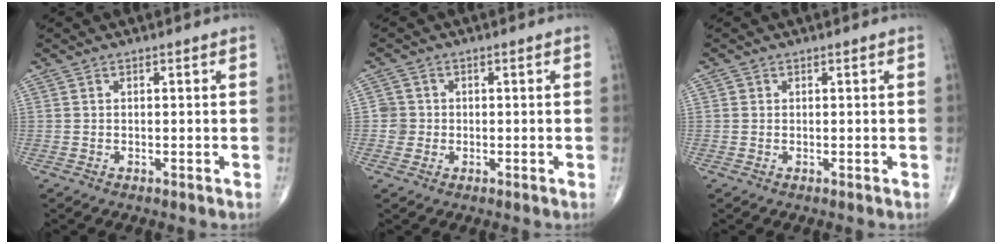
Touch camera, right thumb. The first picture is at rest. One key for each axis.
{"total": 2.6, "fx": -0.2, "fy": 2.6, "fz": 0.1, "tx": 0.021, "ty": 0.009, "tz": -0.007}
{"total": 0.6, "fx": 0.1, "fy": 0.5, "fz": 0.1, "tx": 0.002, "ty": 0.002, "tz": 0.001}